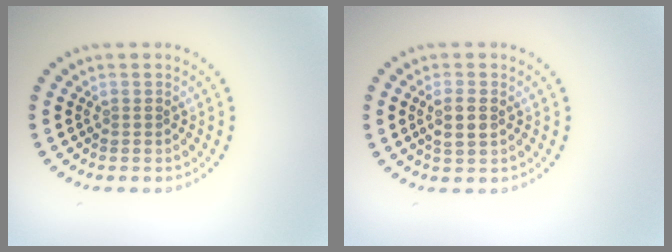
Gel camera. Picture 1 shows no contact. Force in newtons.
{"total": 2.0, "press": 2.0, "slide": 0.6}